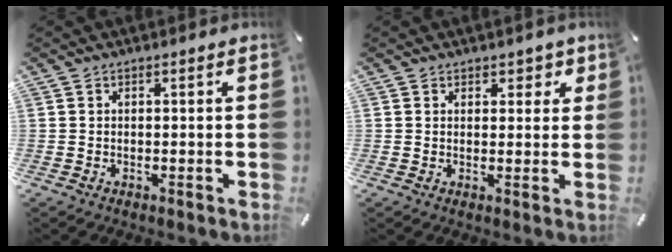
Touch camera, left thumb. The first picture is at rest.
{"total": 2.6, "force": [1.4, 2.0, 0.8], "torque": [0.011, -0.007, 0.016]}